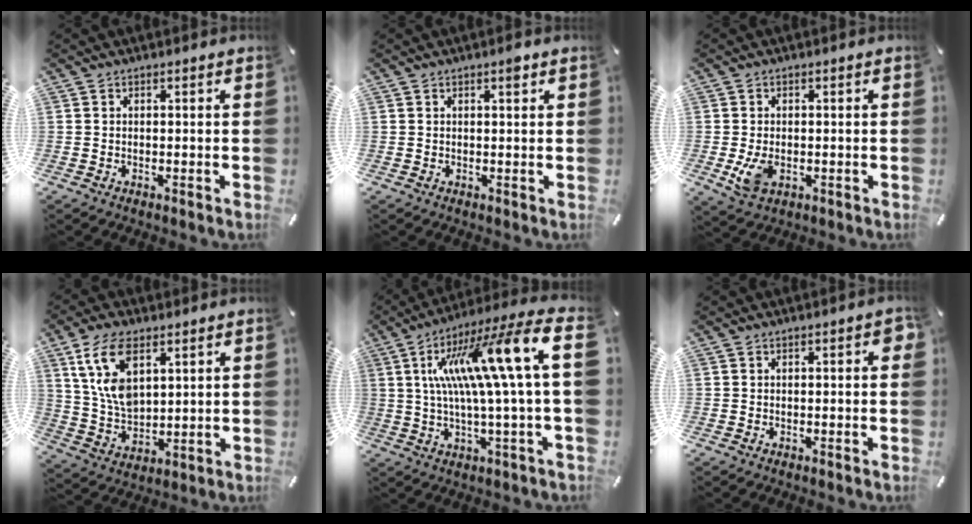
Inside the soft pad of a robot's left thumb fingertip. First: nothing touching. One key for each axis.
{"total": 1.8, "fx": 0.9, "fy": 0.5, "fz": 1.4, "tx": -0.021, "ty": 0.000, "tz": 0.012}
{"total": 4.8, "fx": -1.0, "fy": 3.2, "fz": 3.4, "tx": -0.076, "ty": -0.007, "tz": -0.021}
{"total": 11.6, "fx": 5.7, "fy": 6.7, "fz": 7.6, "tx": -0.189, "ty": -0.016, "tz": 0.101}
{"total": 21.3, "fx": 5.1, "fy": 2.6, "fz": 20.5, "tx": -0.361, "ty": -0.020, "tz": 0.067}
{"total": 1.4, "fx": 0.1, "fy": 0.5, "fz": 1.3, "tx": -0.024, "ty": 0.005, "tz": 0.001}